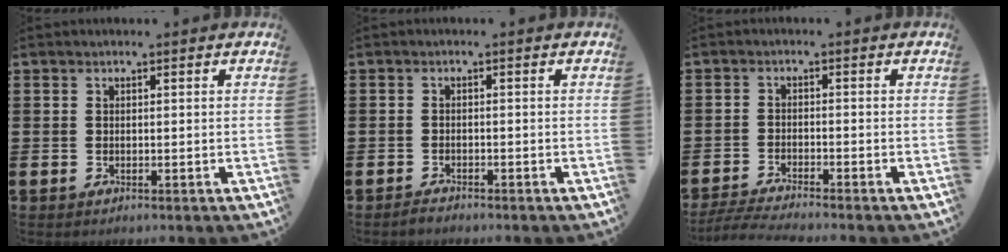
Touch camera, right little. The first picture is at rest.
{"total": 0.9, "force": [-0.9, 0.1, 0.0], "torque": [-0.004, -0.003, -0.017]}
{"total": 2.8, "force": [-2.6, -0.1, 1.2], "torque": [-0.018, -0.003, -0.048]}